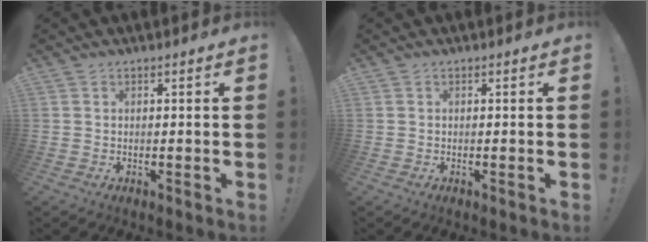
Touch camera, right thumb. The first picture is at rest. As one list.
[{"total": 0.0}]